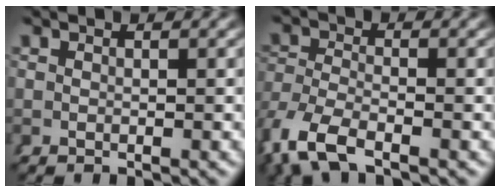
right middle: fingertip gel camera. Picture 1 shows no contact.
{"total": 4.3, "force": [-2.5, 2.2, 2.6], "torque": [-0.084, -0.031, -0.030]}